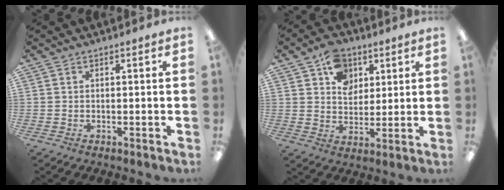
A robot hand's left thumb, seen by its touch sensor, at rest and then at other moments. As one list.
[{"total": 9.8, "force": [5.5, 7.4, 3.3], "torque": [-0.046, -0.020, 0.100]}]